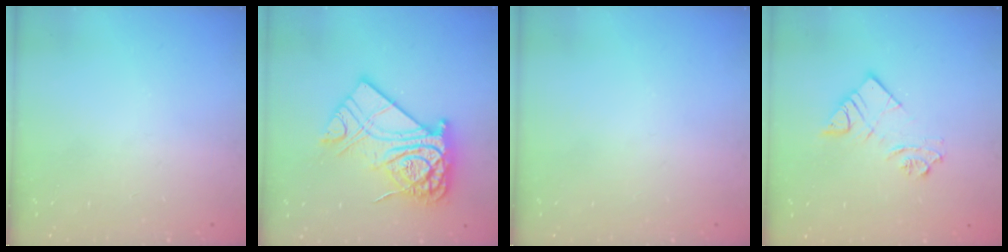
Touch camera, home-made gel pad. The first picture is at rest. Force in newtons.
{"total": 20.2, "press": 20.1, "slide": 1.9}
{"total": 0.0}
{"total": 9.8, "press": 9.7, "slide": 0.9}